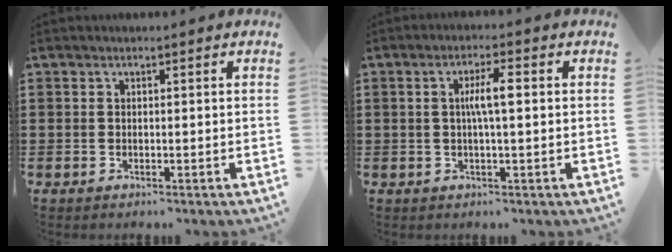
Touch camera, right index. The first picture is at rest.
{"total": 4.1, "force": [0.4, 0.7, 4.0], "torque": [-0.077, 0.004, 0.003]}